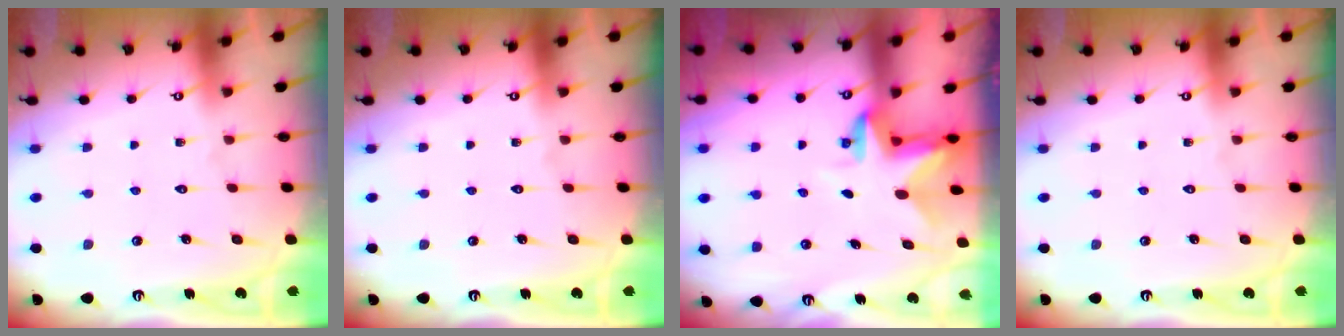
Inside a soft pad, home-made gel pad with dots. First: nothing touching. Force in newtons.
{"total": 0.0}
{"total": 3.0, "press": 3.0, "slide": 0.4}
{"total": 0.0}